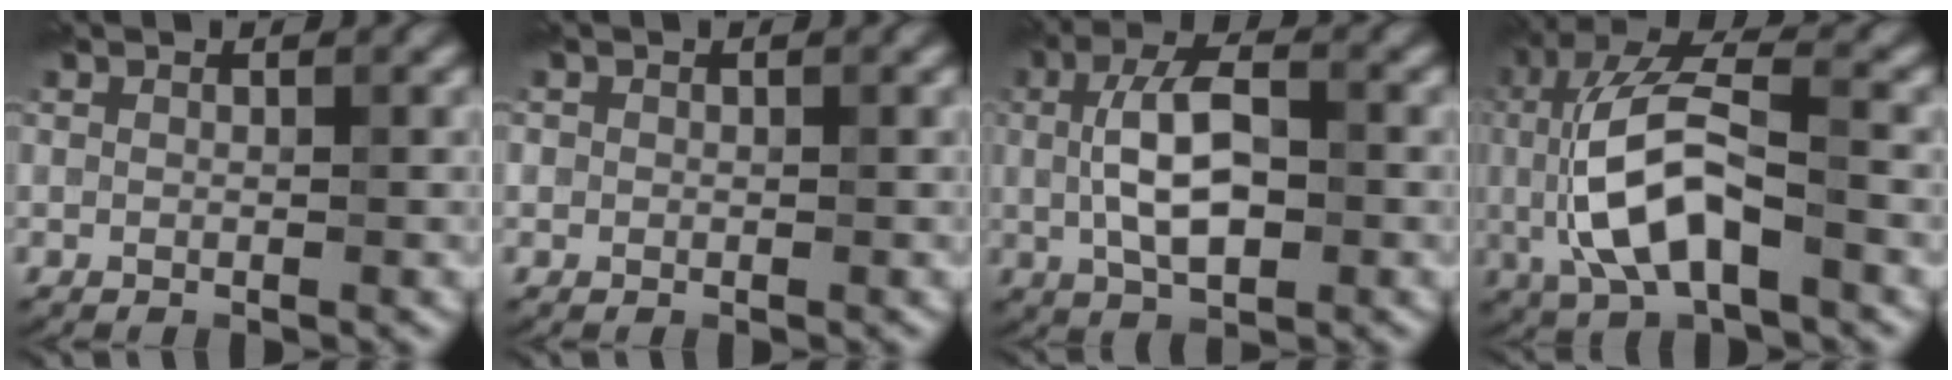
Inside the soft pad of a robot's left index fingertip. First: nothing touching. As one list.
[{"total": 0.7, "force": [0.1, 0.6, -0.1], "torque": [0.009, -0.003, -0.002]}, {"total": 6.3, "force": [0.1, 2.9, 5.6], "torque": [-0.108, 0.006, -0.003]}, {"total": 9.1, "force": [-0.7, 3.8, 8.2], "torque": [-0.170, 0.007, -0.014]}]